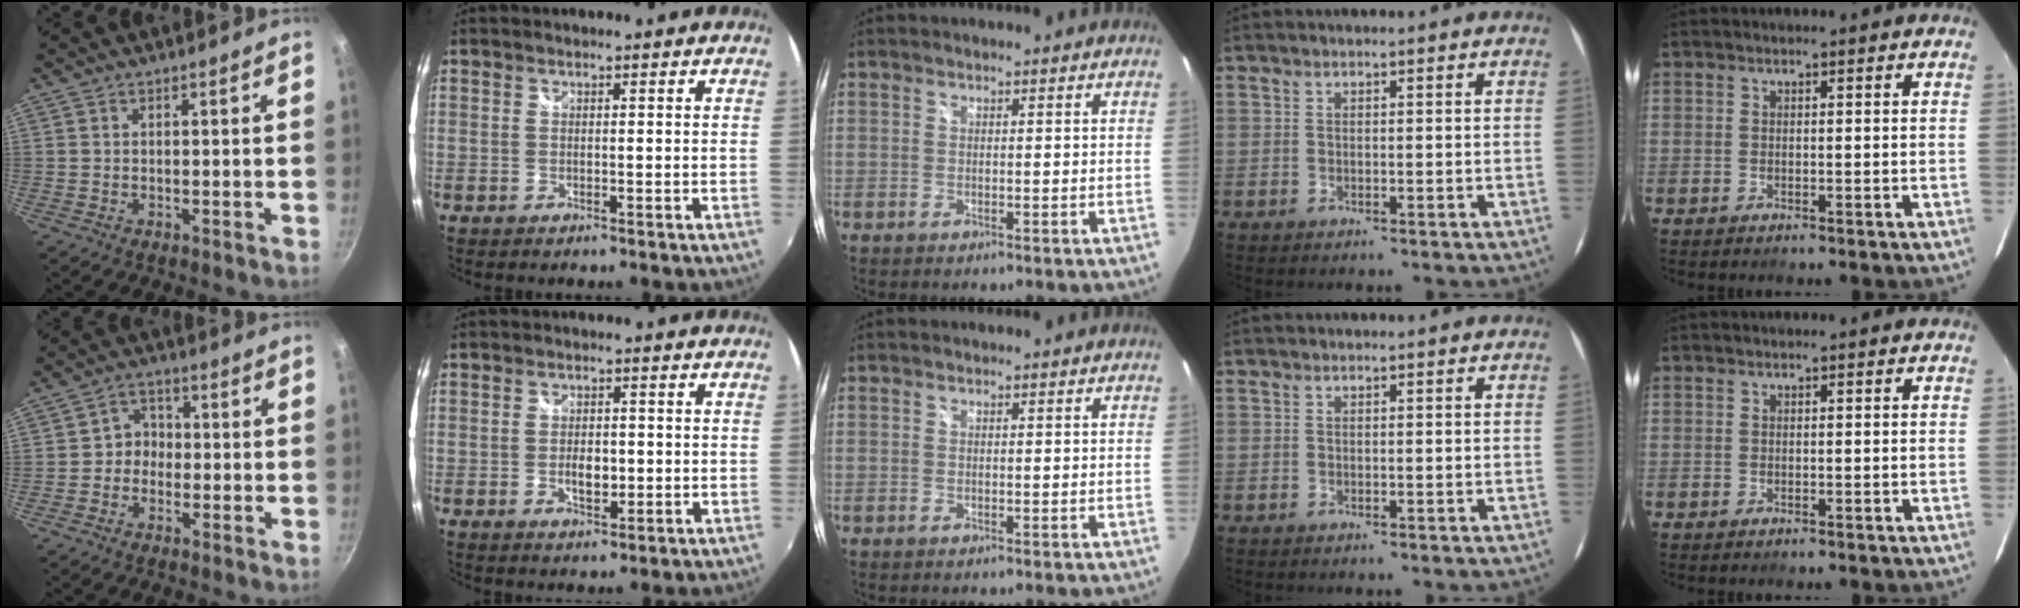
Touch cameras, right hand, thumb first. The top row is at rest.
{"thumb": {"total": 4.1, "force": [-0.8, 3.7, 1.6], "torque": [0.009, 0.016, -0.024]}, "index": {"total": 3.6, "force": [-0.6, 2.0, 2.9], "torque": [-0.052, -0.003, -0.010]}}